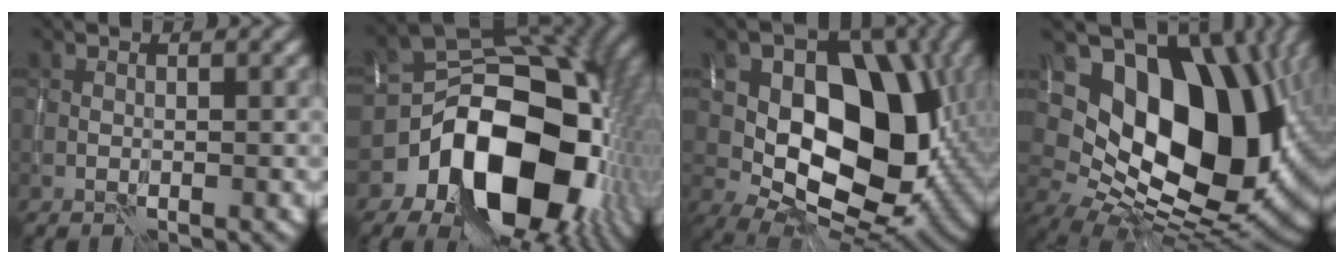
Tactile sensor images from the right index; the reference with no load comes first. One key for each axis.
{"total": 16.7, "fx": -4.9, "fy": 11.3, "fz": 11.2, "tx": -0.144, "ty": -0.010, "tz": -0.078}
{"total": 15.4, "fx": 1.7, "fy": 10.6, "fz": 11.1, "tx": -0.147, "ty": -0.002, "tz": 0.032}
{"total": 17.3, "fx": 3.8, "fy": 11.4, "fz": 12.3, "tx": -0.193, "ty": -0.007, "tz": 0.075}